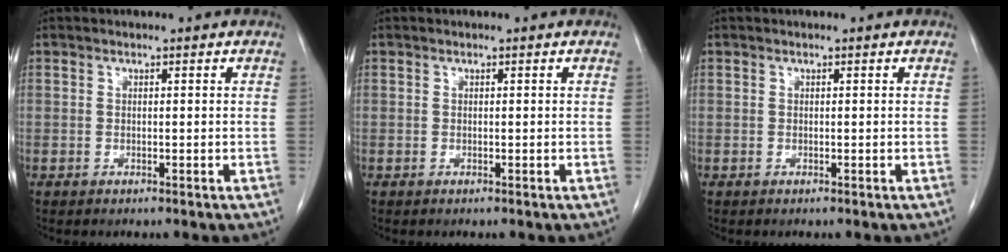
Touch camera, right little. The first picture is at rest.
{"total": 0.0}
{"total": 0.0}